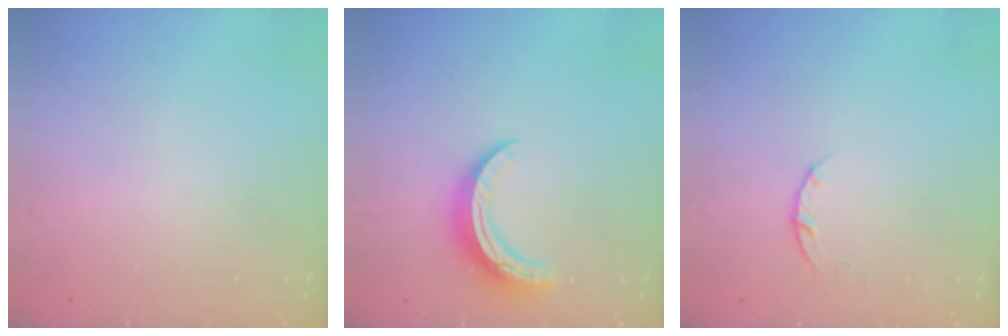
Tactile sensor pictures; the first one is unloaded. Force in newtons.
{"total": 10.1, "press": 10.1, "slide": 0.1}
{"total": 3.8, "press": 3.8, "slide": 0.5}